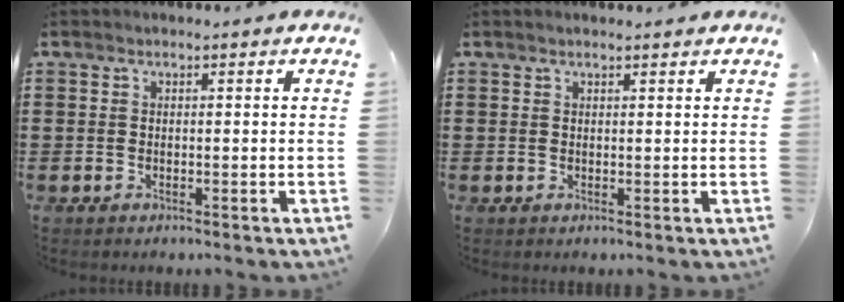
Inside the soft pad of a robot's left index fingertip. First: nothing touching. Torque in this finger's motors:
{"motor_torque": [2.13, -0.01, -0.20, 0.00]}